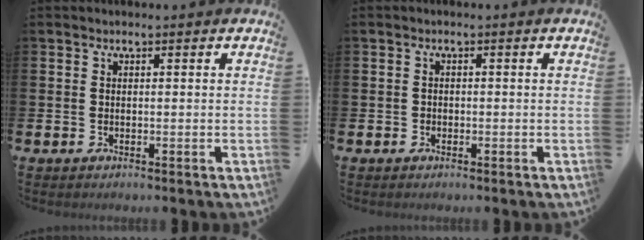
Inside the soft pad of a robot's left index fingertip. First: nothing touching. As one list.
[{"total": 0.7, "force": [-0.2, 0.7, 0.0], "torque": [-0.005, 0.007, -0.006]}]